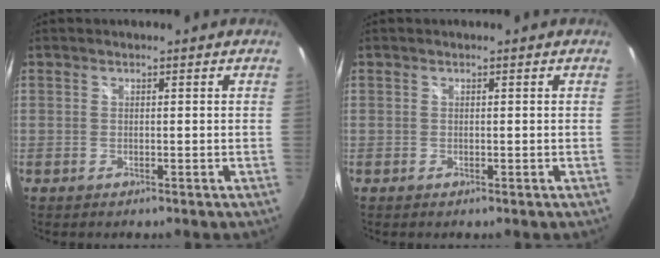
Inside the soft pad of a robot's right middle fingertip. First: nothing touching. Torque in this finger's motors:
{"motor_torque": [0.16, -0.16, 0.03, 0.01]}